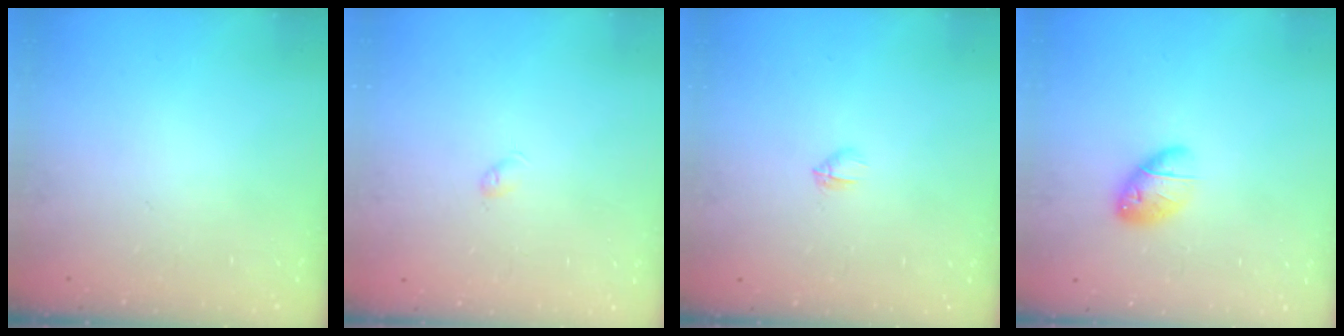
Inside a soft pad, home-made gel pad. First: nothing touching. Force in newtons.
{"total": 3.3, "press": 3.2, "slide": 0.6}
{"total": 2.7, "press": 2.5, "slide": 0.8}
{"total": 8.5, "press": 8.2, "slide": 2.0}